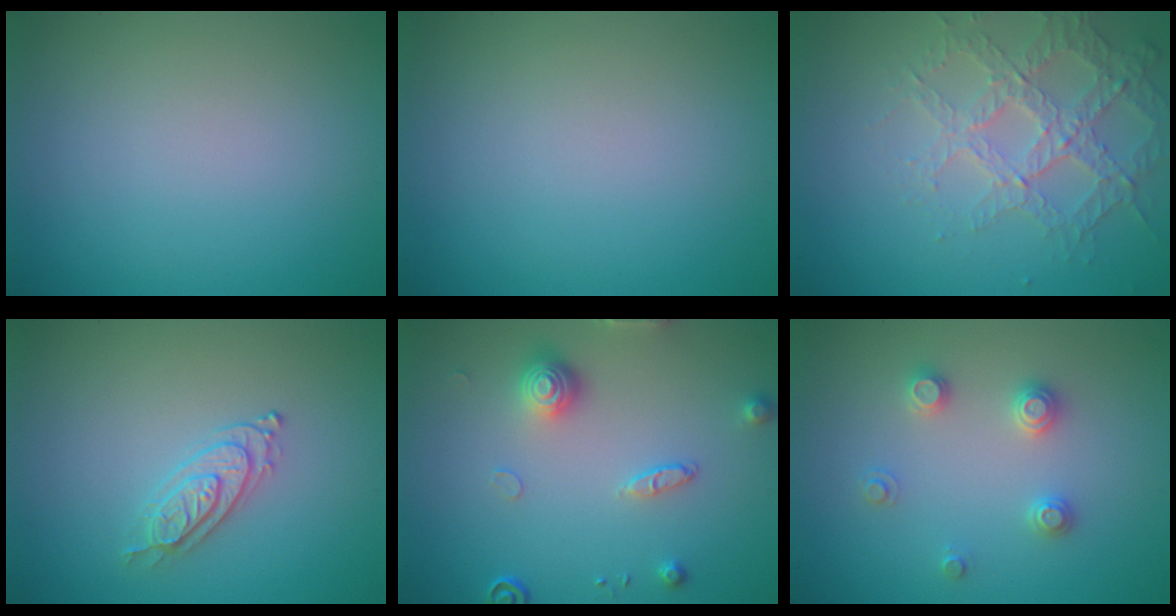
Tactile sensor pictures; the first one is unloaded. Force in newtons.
{"total": 0.0}
{"total": 3.4, "press": 3.2, "slide": 1.2}
{"total": 2.2, "press": 2.1, "slide": 0.6}
{"total": 3.0, "press": 2.8, "slide": 1.1}
{"total": 2.3, "press": 2.3, "slide": 0.2}